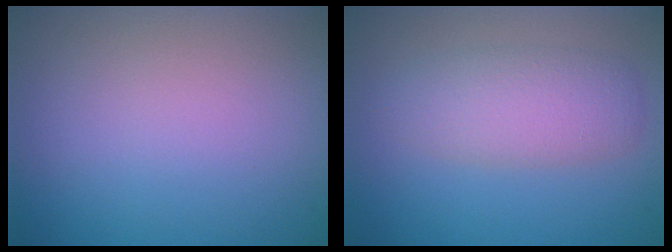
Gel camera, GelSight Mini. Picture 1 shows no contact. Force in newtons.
{"total": 3.8, "press": 3.8, "slide": 0.1}